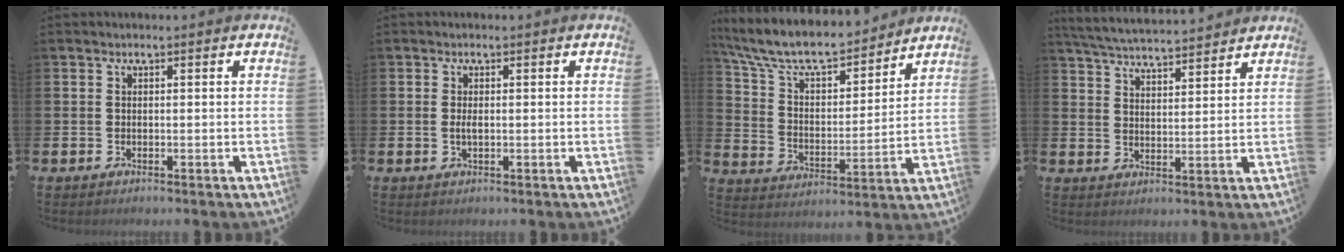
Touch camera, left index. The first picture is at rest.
{"total": 1.3, "force": [0.0, 0.5, 1.2], "torque": [-0.022, 0.002, -0.002]}
{"total": 9.4, "force": [8.5, 2.4, 3.1], "torque": [-0.107, -0.059, 0.149]}
{"total": 5.0, "force": [5.0, 0.2, 0.5], "torque": [-0.033, -0.032, 0.089]}